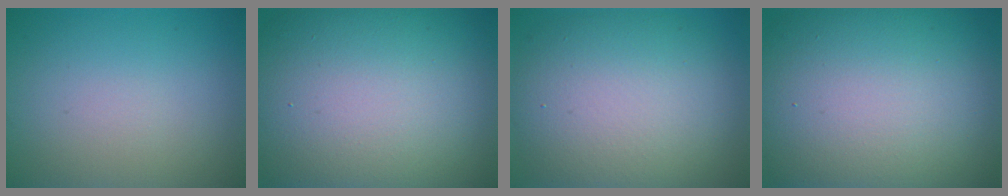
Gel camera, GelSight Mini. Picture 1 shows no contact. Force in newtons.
{"total": 19.7, "press": 19.6, "slide": 1.3}
{"total": 11.5, "press": 11.5, "slide": 0.3}
{"total": 18.0, "press": 17.9, "slide": 1.3}